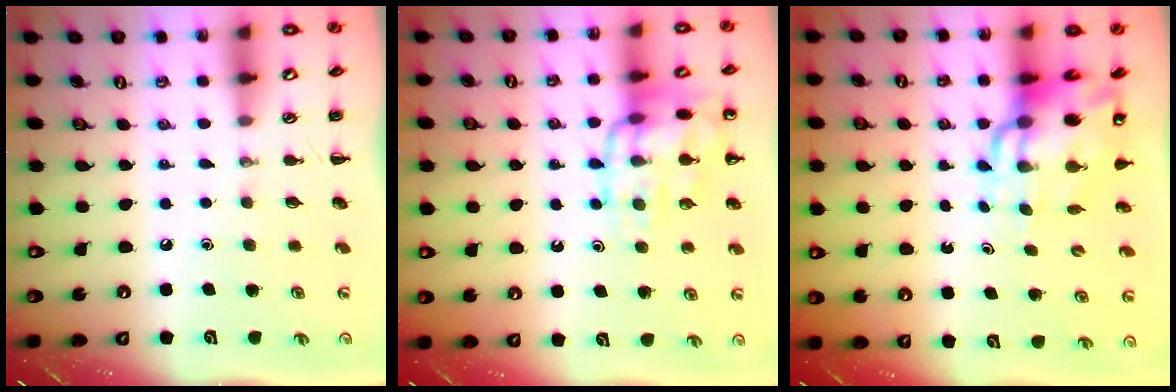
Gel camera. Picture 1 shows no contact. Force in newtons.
{"total": 16.2, "press": 16.1, "slide": 1.6}
{"total": 11.7, "press": 11.2, "slide": 3.2}